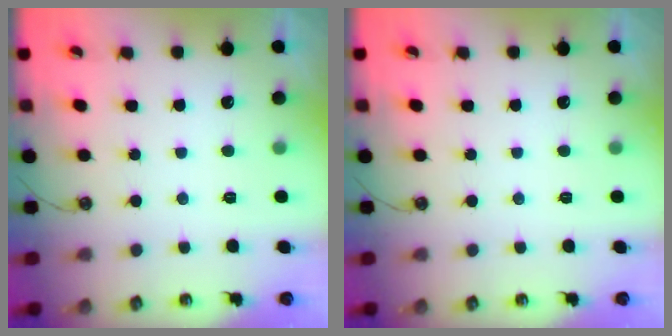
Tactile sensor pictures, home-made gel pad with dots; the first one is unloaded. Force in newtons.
{"total": 0.0}